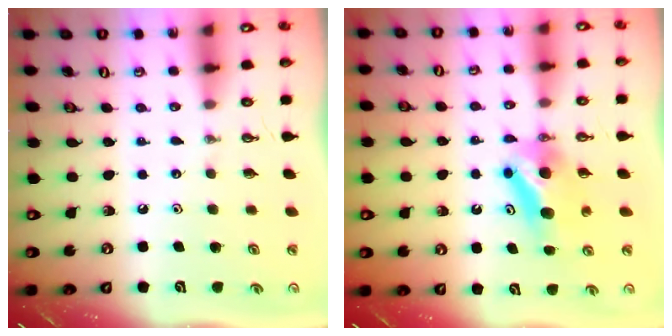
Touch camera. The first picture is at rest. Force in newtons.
{"total": 7.6, "press": 7.1, "slide": 2.6}